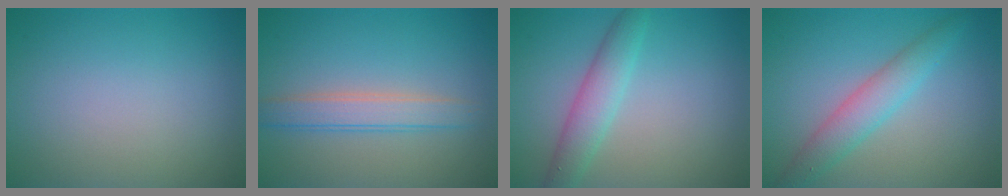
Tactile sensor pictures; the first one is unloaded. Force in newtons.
{"total": 2.9, "press": 2.9, "slide": 0.1}
{"total": 3.2, "press": 3.2, "slide": 0.0}
{"total": 3.4, "press": 3.4, "slide": 0.1}